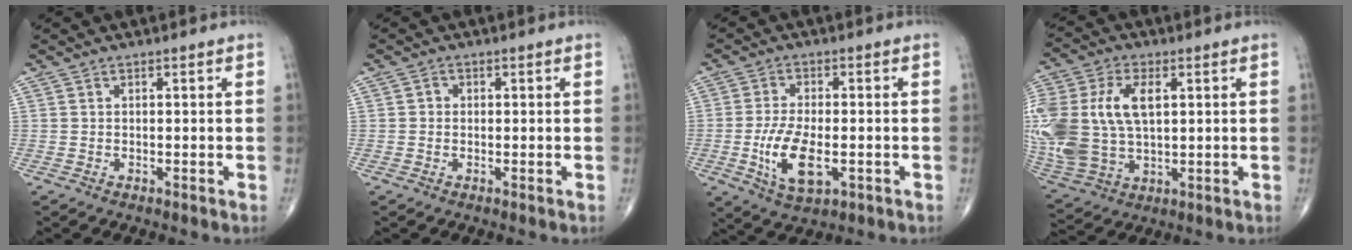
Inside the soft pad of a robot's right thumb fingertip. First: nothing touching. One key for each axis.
{"total": 1.2, "fx": -0.1, "fy": 1.1, "fz": 0.4, "tx": 0.000, "ty": 0.004, "tz": -0.004}
{"total": 9.8, "fx": -2.4, "fy": 4.6, "fz": 8.4, "tx": -0.161, "ty": -0.003, "tz": -0.037}
{"total": 22.6, "fx": 3.3, "fy": 13.9, "fz": 17.5, "tx": -0.427, "ty": 0.009, "tz": 0.074}